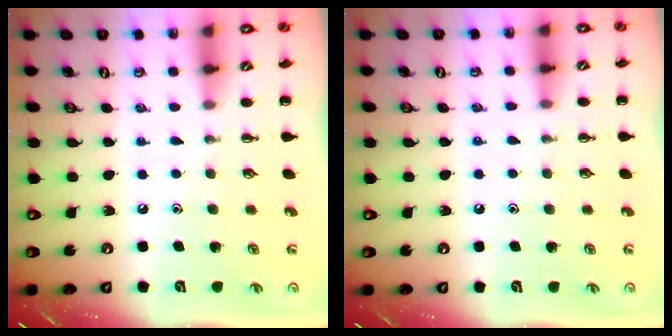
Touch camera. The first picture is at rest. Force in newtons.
{"total": 6.5, "press": 6.1, "slide": 2.2}